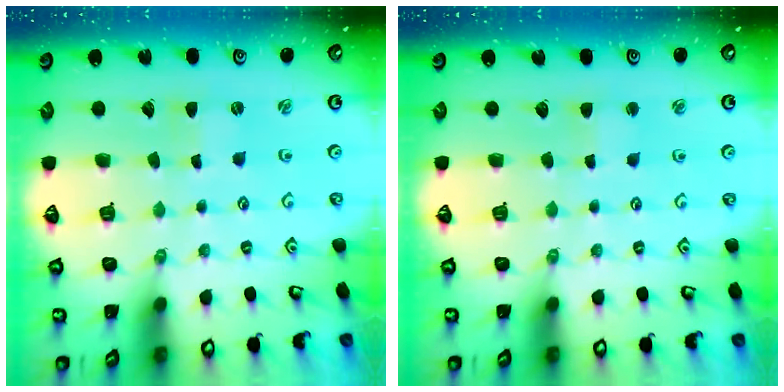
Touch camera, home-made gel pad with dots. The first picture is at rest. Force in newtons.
{"total": 3.0, "press": 3.0, "slide": 0.4}